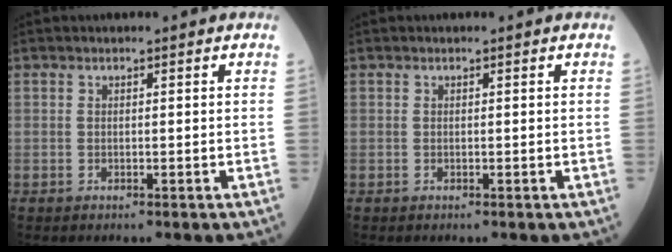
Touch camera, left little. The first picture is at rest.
{"total": 0.0}